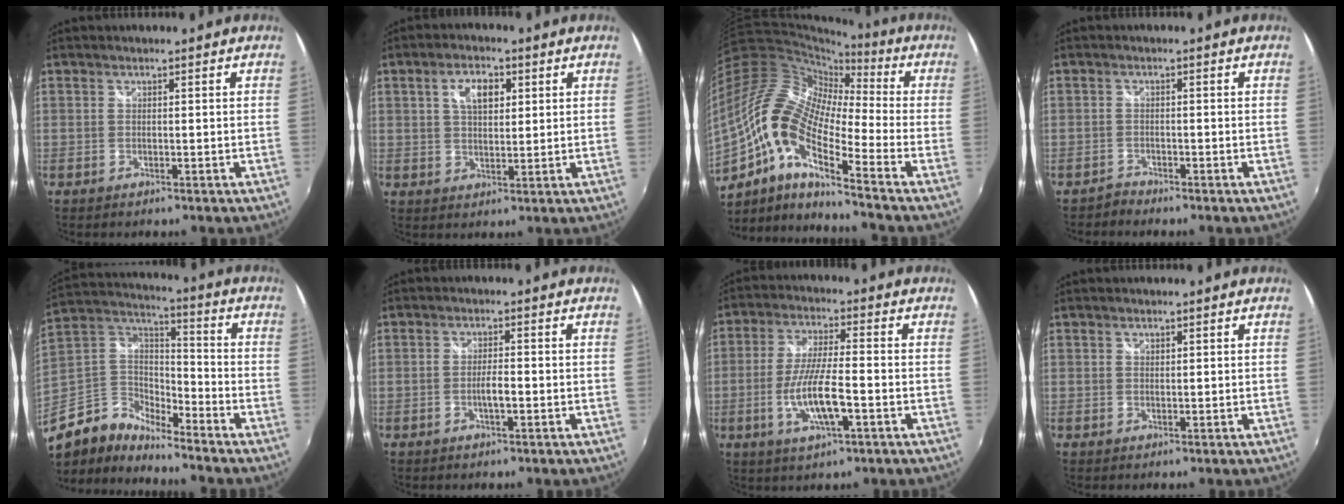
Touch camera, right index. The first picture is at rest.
{"total": 6.0, "force": [2.1, 3.3, 4.6], "torque": [-0.078, 0.013, 0.038]}
{"total": 18.5, "force": [-6.3, 6.3, 16.2], "torque": [-0.286, -0.010, -0.147]}
{"total": 1.5, "force": [-1.4, 0.3, -0.4], "torque": [0.004, 0.003, -0.029]}
{"total": 13.2, "force": [-10.3, 6.9, 4.5], "torque": [-0.125, 0.014, -0.217]}
{"total": 2.7, "force": [-0.9, 0.5, 2.5], "torque": [-0.045, -0.002, -0.016]}
{"total": 10.3, "force": [-3.2, 2.2, 9.5], "torque": [-0.188, -0.010, -0.060]}
{"total": 0.6, "force": [0.4, 0.4, 0.2], "torque": [-0.002, 0.001, 0.007]}